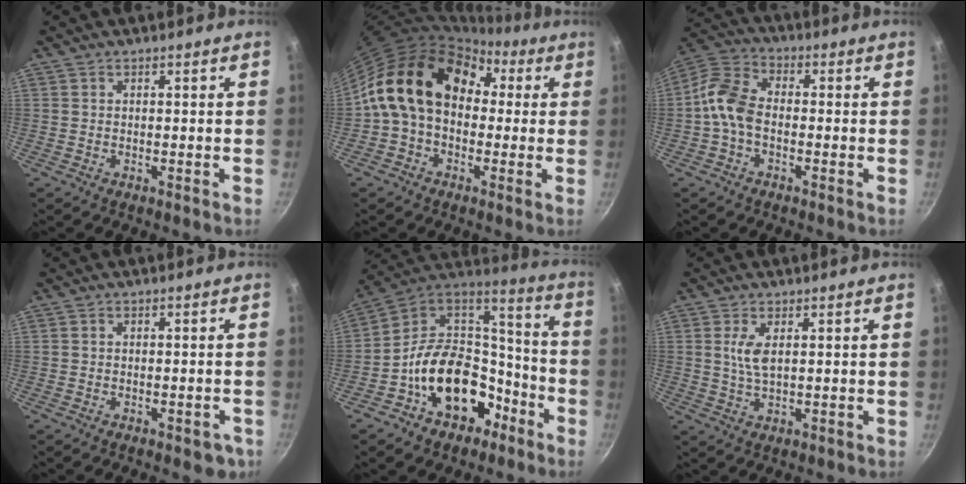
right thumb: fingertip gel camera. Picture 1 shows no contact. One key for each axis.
{"total": 17.2, "fx": 2.2, "fy": 12.5, "fz": 11.6, "tx": -0.166, "ty": 0.043, "tz": 0.019}
{"total": 8.3, "fx": -1.8, "fy": 5.4, "fz": 6.0, "tx": -0.117, "ty": 0.034, "tz": -0.054}
{"total": 3.7, "fx": -1.8, "fy": 2.0, "fz": 2.6, "tx": -0.015, "ty": 0.016, "tz": -0.011}
{"total": 21.2, "fx": -9.0, "fy": 14.7, "fz": 12.3, "tx": -0.163, "ty": 0.093, "tz": -0.142}
{"total": 4.0, "fx": 1.0, "fy": 1.6, "fz": 3.5, "tx": -0.071, "ty": -0.008, "tz": 0.022}